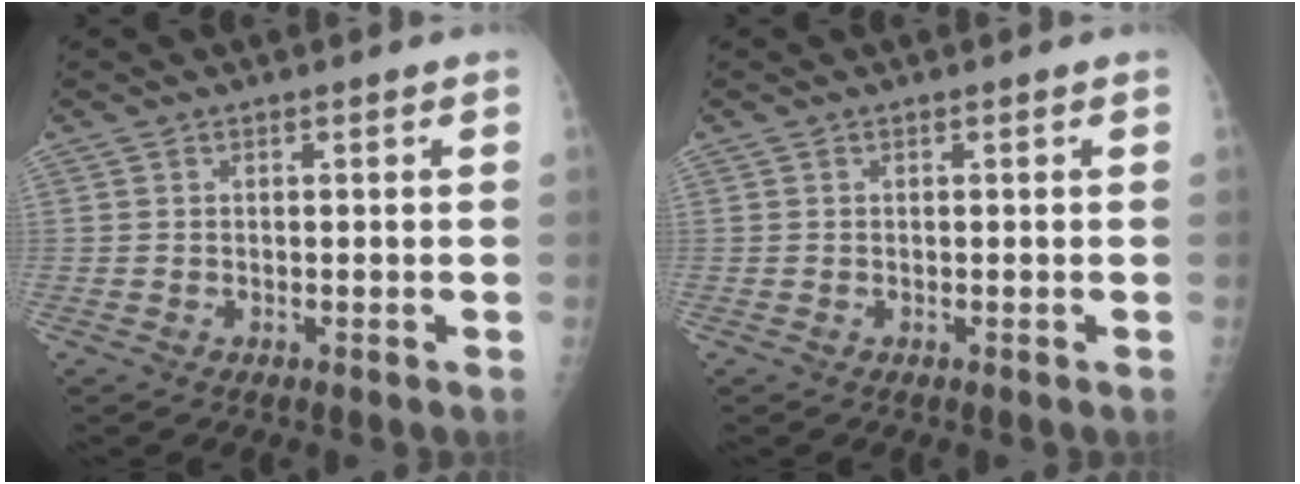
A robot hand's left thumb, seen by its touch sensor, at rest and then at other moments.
{"total": 0.0}